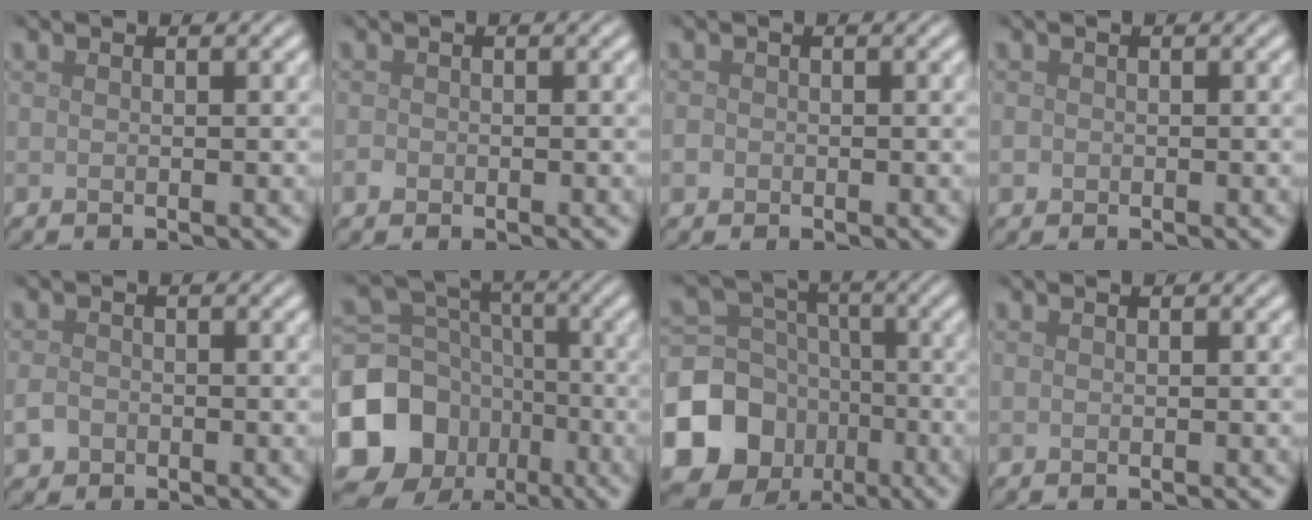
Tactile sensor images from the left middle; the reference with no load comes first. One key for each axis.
{"total": 0.7, "fx": -0.3, "fy": 0.6, "fz": 0.2, "tx": -0.003, "ty": -0.002, "tz": -0.008}
{"total": 0.8, "fx": -0.3, "fy": 0.7, "fz": 0.2, "tx": 0.000, "ty": -0.003, "tz": -0.009}
{"total": 0.7, "fx": -0.2, "fy": 0.6, "fz": 0.1, "tx": 0.002, "ty": -0.004, "tz": -0.006}
{"total": 1.3, "fx": -0.7, "fy": 1.0, "fz": 0.5, "tx": -0.010, "ty": -0.002, "tz": -0.016}
{"total": 14.4, "fx": -6.6, "fy": 11.9, "fz": 4.8, "tx": -0.131, "ty": -0.020, "tz": -0.128}
{"total": 11.7, "fx": -4.7, "fy": 9.9, "fz": 4.0, "tx": -0.103, "ty": -0.014, "tz": -0.099}
{"total": 0.0}